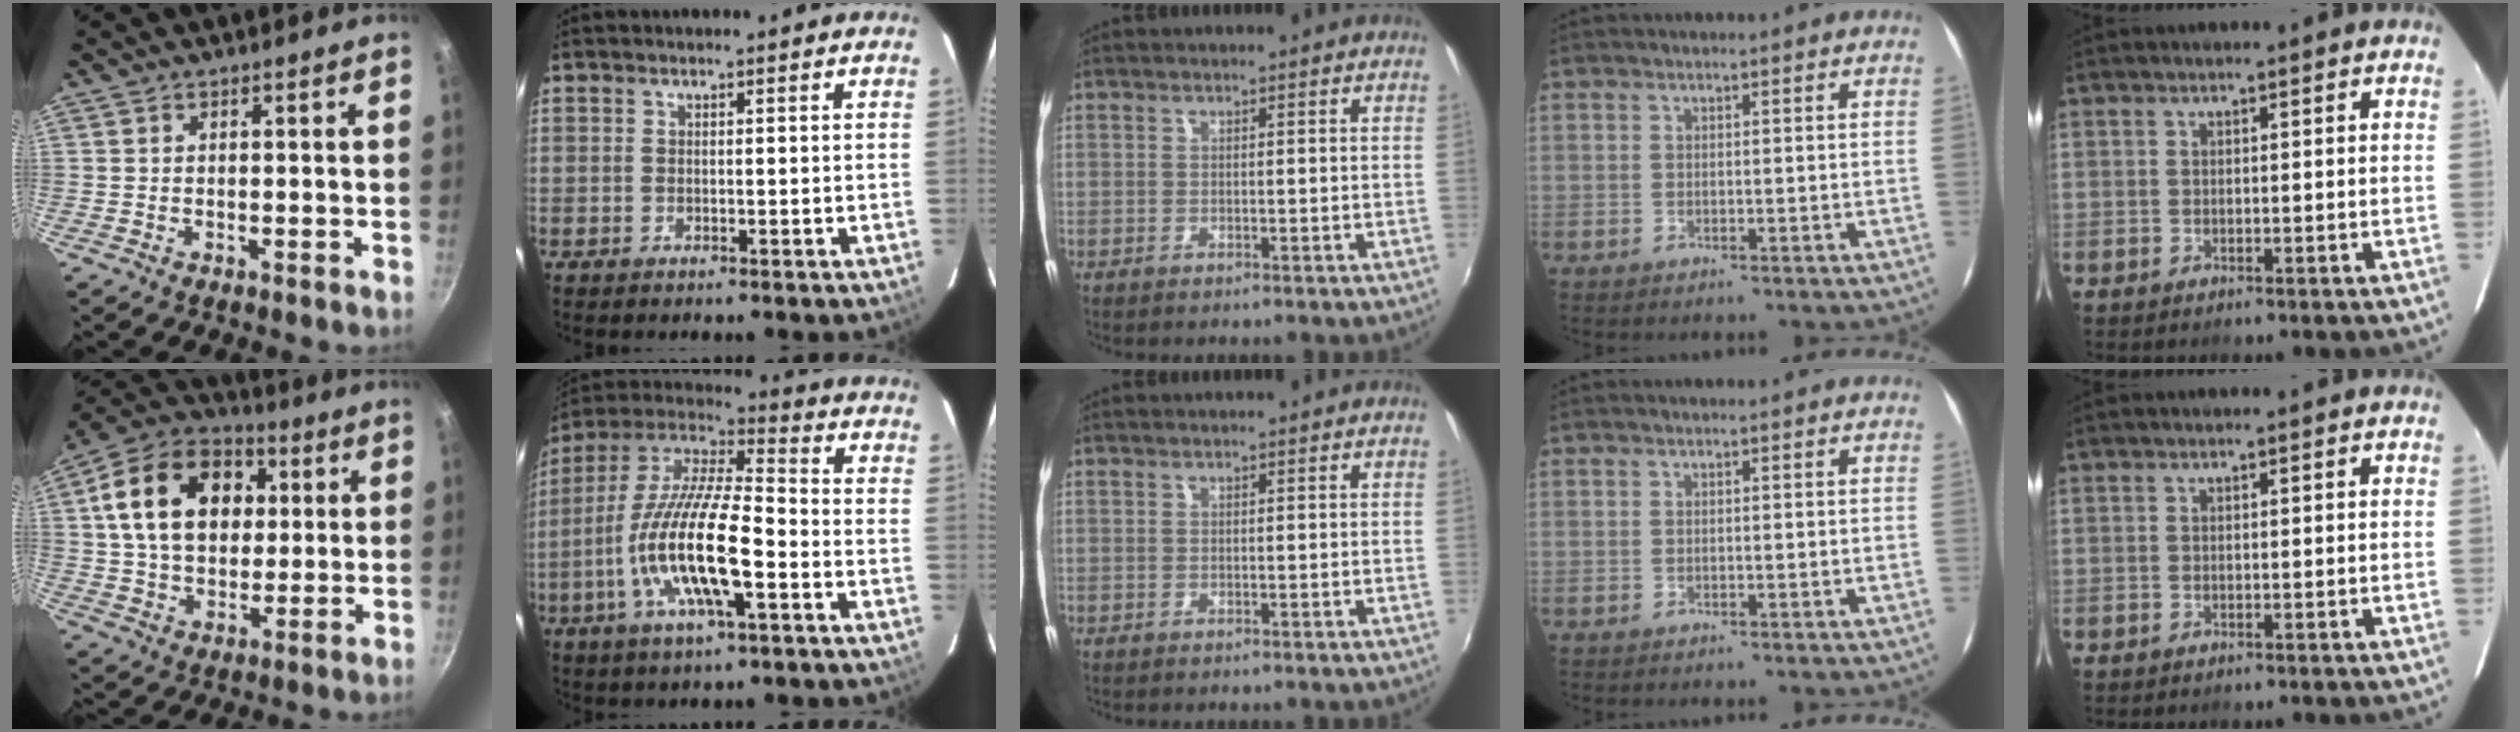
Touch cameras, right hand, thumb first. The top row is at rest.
{"thumb": {"total": 20.2, "force": [4.4, 14.5, 13.4], "torque": [-0.198, 0.018, 0.065]}, "index": {"total": 18.5, "force": [-5.9, 4.7, 16.9], "torque": [-0.335, -0.013, -0.121]}}